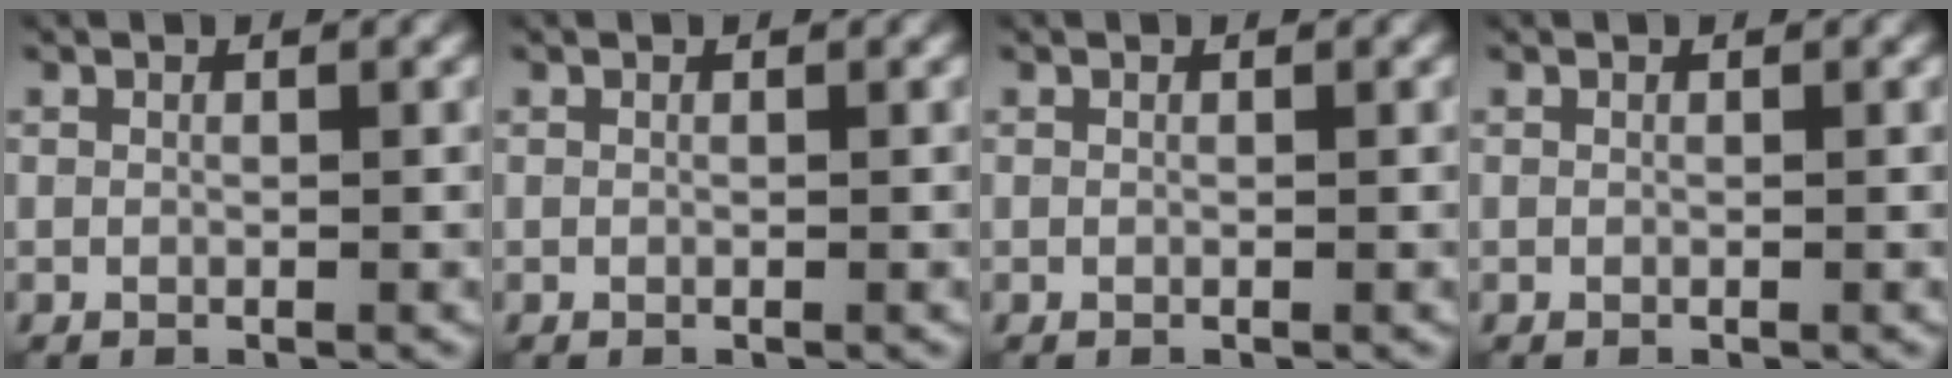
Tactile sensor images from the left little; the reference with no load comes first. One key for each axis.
{"total": 0.0}
{"total": 0.0}
{"total": 0.0}